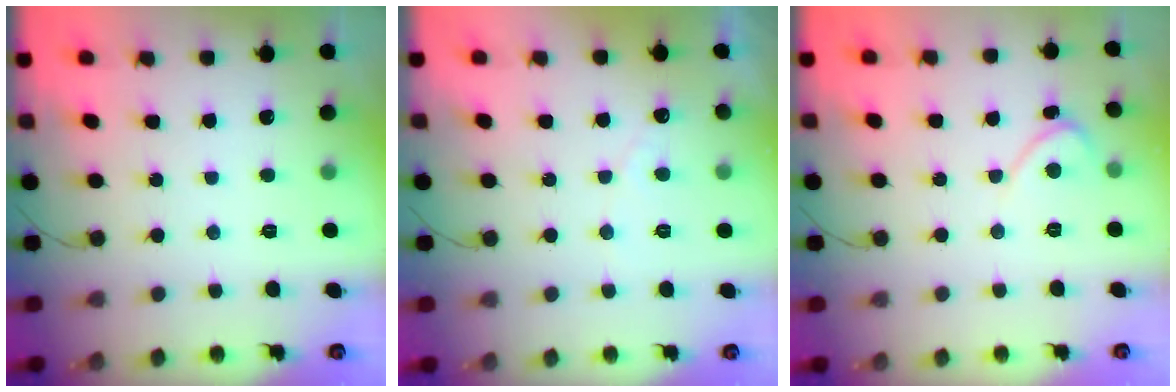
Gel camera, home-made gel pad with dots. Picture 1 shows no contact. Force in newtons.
{"total": 2.7, "press": 2.7, "slide": 0.0}
{"total": 2.2, "press": 2.2, "slide": 0.2}